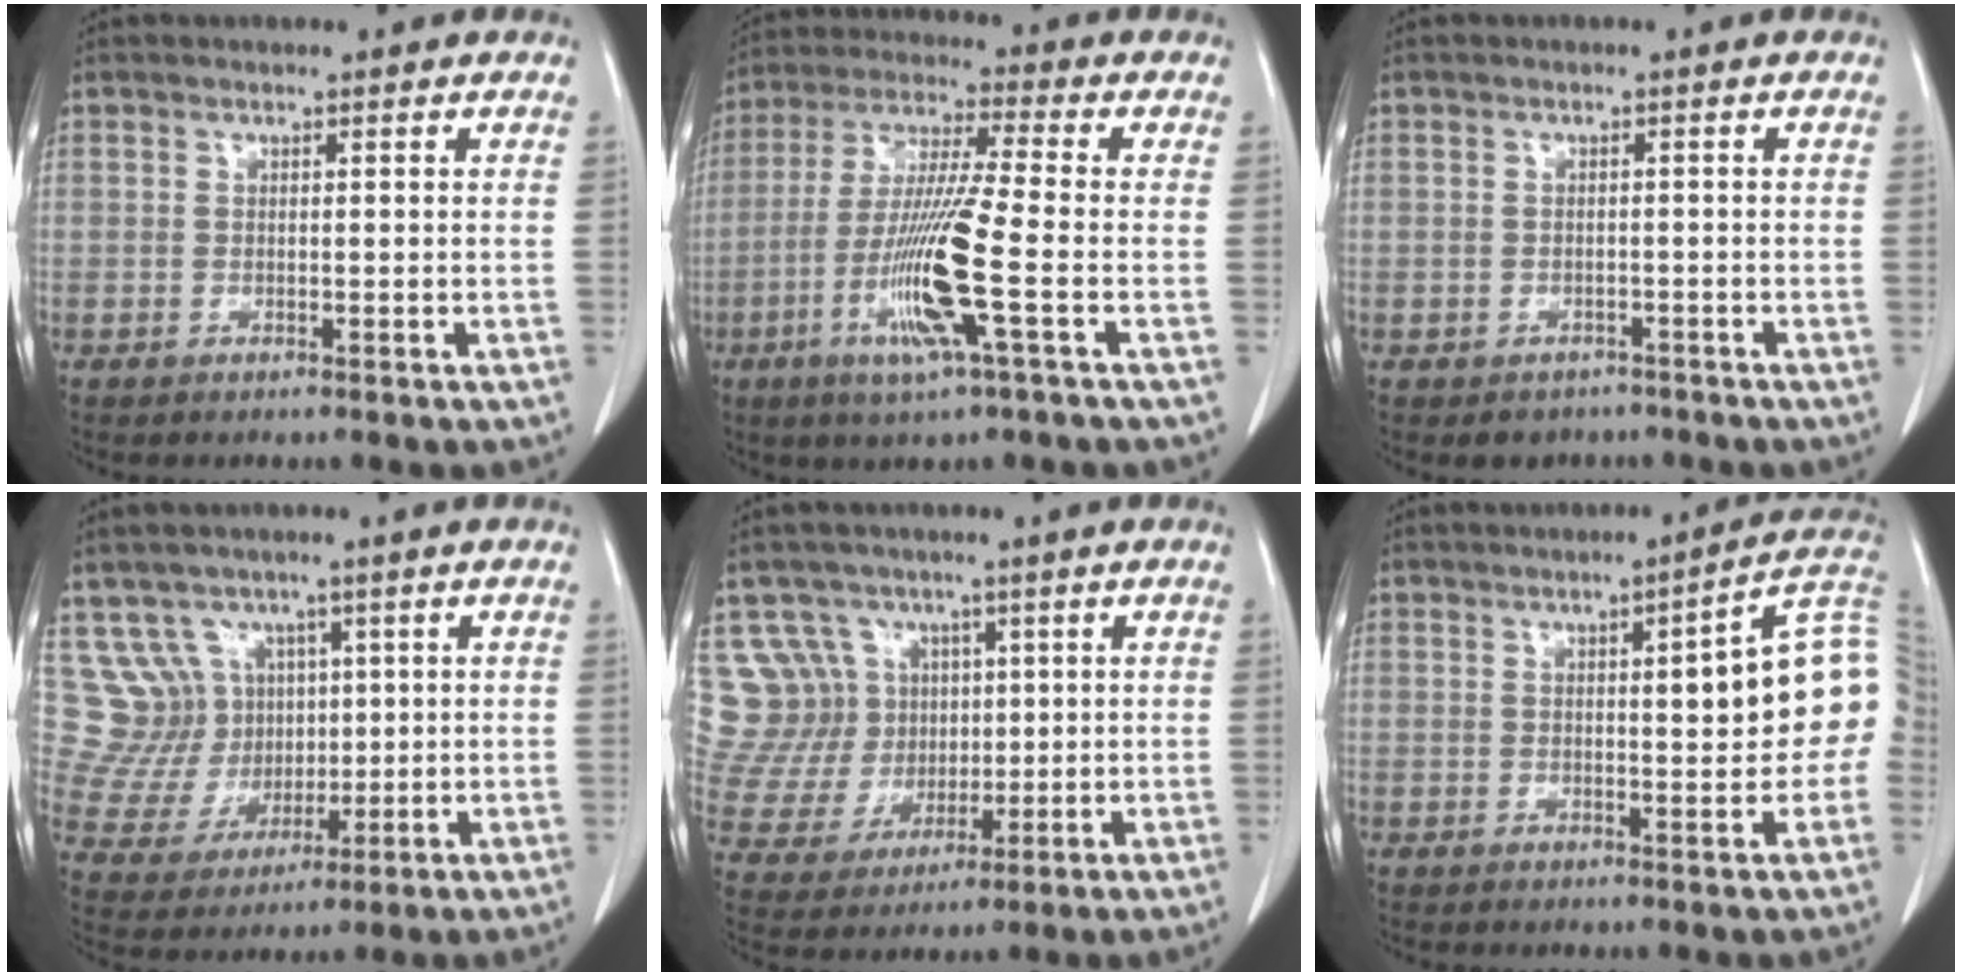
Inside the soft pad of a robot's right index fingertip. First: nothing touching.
{"total": 13.1, "force": [-4.0, -0.4, 12.5], "torque": [-0.257, -0.018, -0.082]}
{"total": 3.0, "force": [-2.2, 2.1, 0.1], "torque": [-0.003, 0.009, -0.030]}
{"total": 9.0, "force": [3.8, 8.0, 1.2], "torque": [-0.034, 0.041, 0.092]}
{"total": 11.6, "force": [4.6, 10.5, 1.5], "torque": [-0.057, 0.056, 0.113]}
{"total": 11.5, "force": [0.9, 1.8, 11.3], "torque": [-0.141, 0.027, 0.008]}